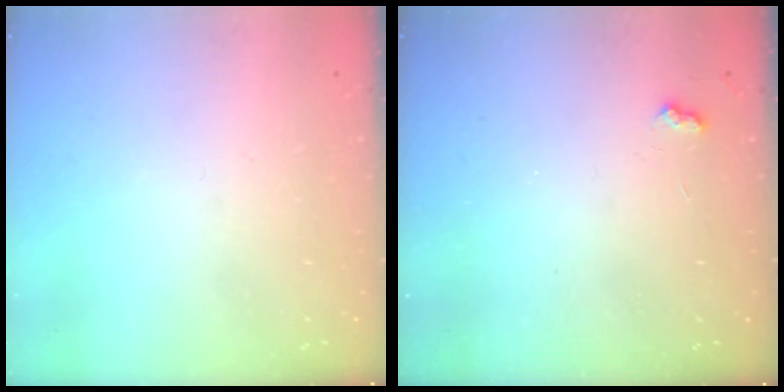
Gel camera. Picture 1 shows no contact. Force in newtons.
{"total": 4.4, "press": 4.3, "slide": 0.6}